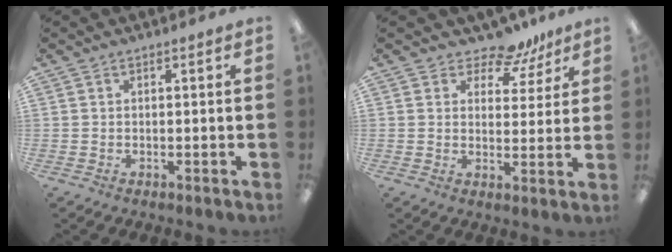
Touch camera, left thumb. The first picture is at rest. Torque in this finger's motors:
{"motor_torque": [-0.03, -0.04, 0.09, -0.02, 0.01]}